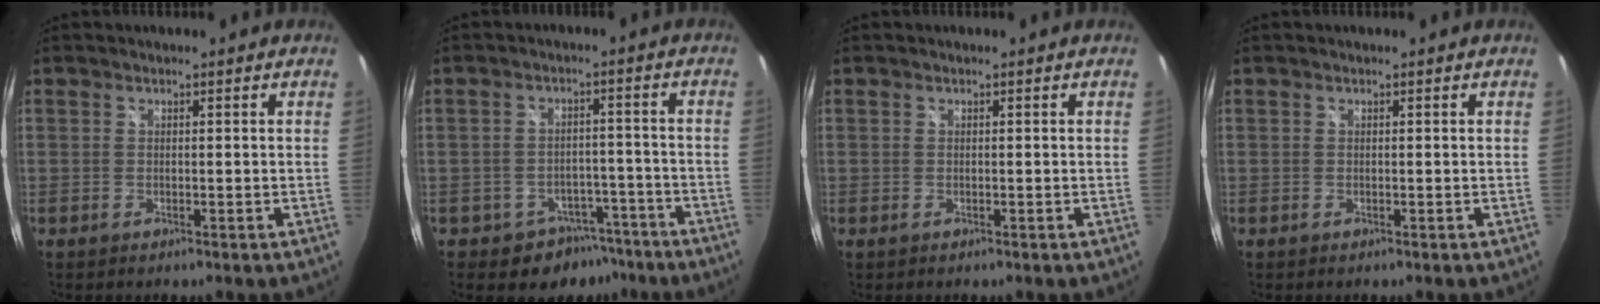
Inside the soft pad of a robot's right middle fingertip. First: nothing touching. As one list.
[{"total": 6.9, "force": [-5.0, 4.6, 1.2], "torque": [-0.024, 0.024, -0.055]}, {"total": 0.0}, {"total": 0.0}]